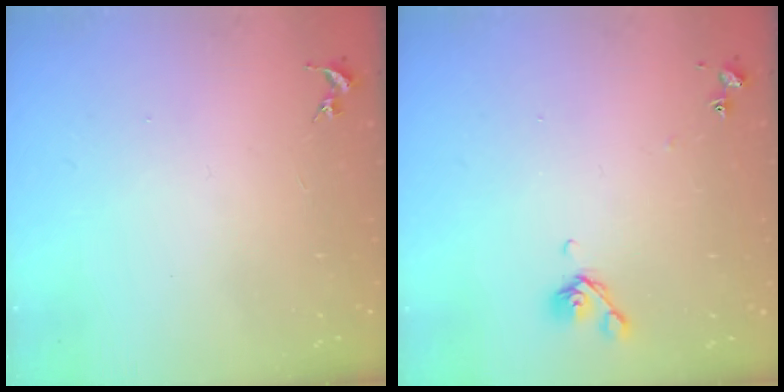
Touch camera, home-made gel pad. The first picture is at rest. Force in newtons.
{"total": 7.1, "press": 7.0, "slide": 0.8}